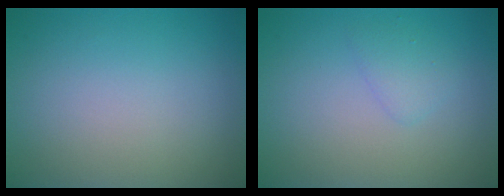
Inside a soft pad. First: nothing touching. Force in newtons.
{"total": 1.3, "press": 1.3, "slide": 0.1}